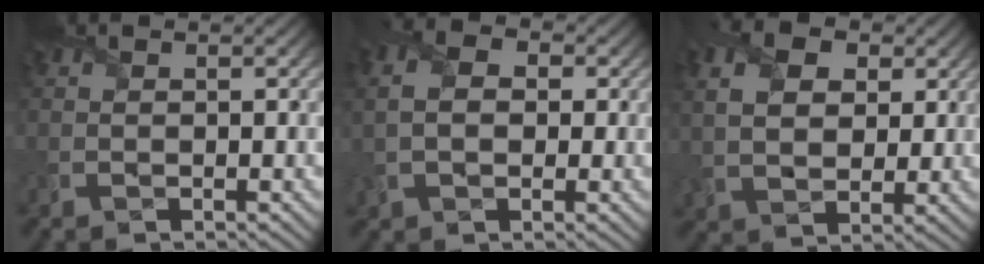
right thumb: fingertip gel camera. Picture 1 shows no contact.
{"total": 6.8, "force": [1.0, 5.1, 4.4], "torque": [-0.098, 0.009, 0.007]}
{"total": 9.3, "force": [3.2, 6.3, 6.0], "torque": [-0.163, 0.010, 0.059]}